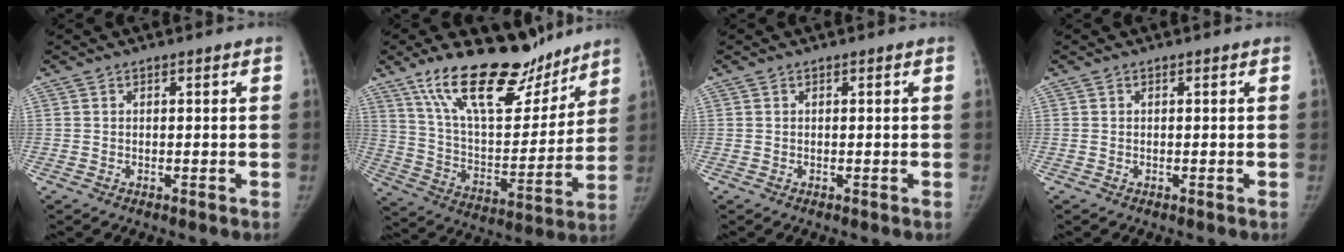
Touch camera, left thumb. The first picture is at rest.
{"total": 23.2, "force": [16.8, 9.2, 13.0], "torque": [-0.169, -0.079, 0.284]}
{"total": 0.0}
{"total": 0.0}